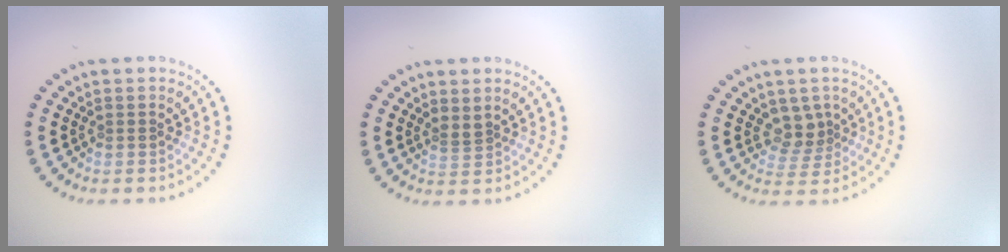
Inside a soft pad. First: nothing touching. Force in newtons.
{"total": 0.9, "press": 0.7, "slide": 0.7}
{"total": 2.5, "press": 1.9, "slide": 1.6}